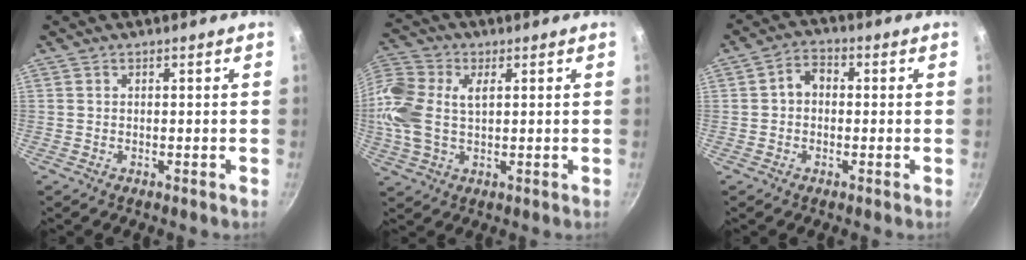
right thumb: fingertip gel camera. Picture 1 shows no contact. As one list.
[{"total": 15.6, "force": [2.4, 10.3, 11.5], "torque": [-0.260, 0.021, 0.036]}, {"total": 4.5, "force": [0.1, 3.5, 2.9], "torque": [-0.033, 0.012, -0.007]}]